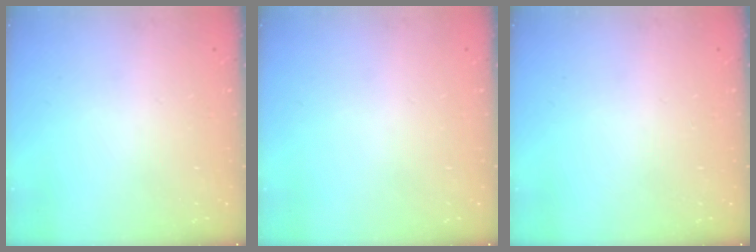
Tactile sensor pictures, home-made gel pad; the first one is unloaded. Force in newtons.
{"total": 0.0}
{"total": 0.0}